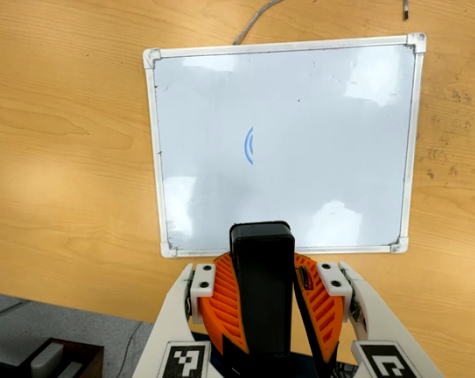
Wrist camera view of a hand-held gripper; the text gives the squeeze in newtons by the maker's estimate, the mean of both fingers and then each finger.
{"total": 10.4, "left": 10.4, "right": 10.5}